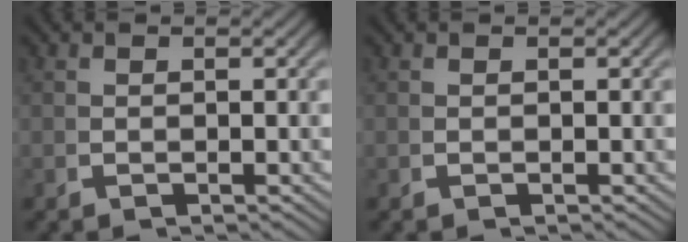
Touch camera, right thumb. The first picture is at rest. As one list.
[{"total": 0.0}]